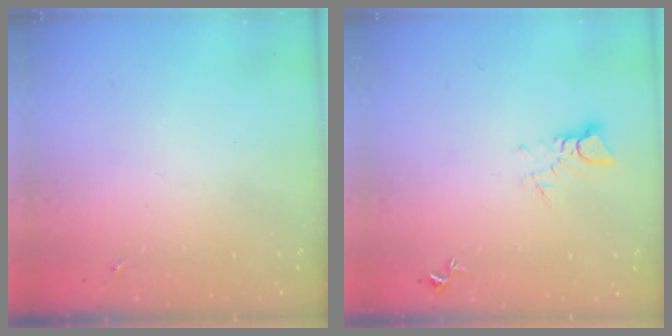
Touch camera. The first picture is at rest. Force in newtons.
{"total": 3.8, "press": 3.7, "slide": 0.2}